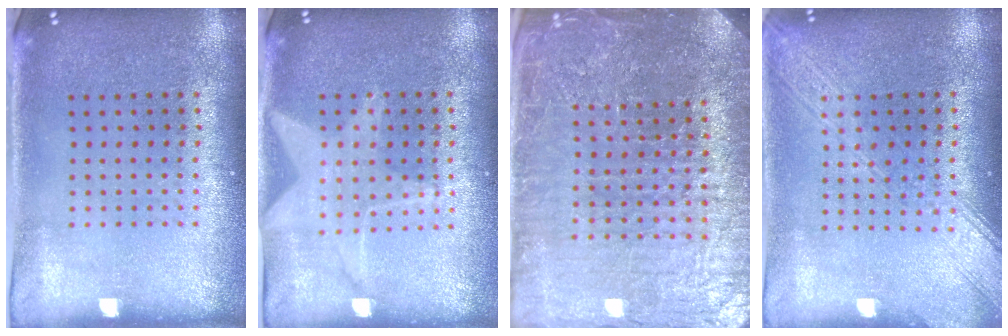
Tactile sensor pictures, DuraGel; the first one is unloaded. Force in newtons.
{"total": 1.5, "press": 1.4, "slide": 0.4}
{"total": 5.6, "press": 5.1, "slide": 2.5}
{"total": 3.5, "press": 3.4, "slide": 0.5}